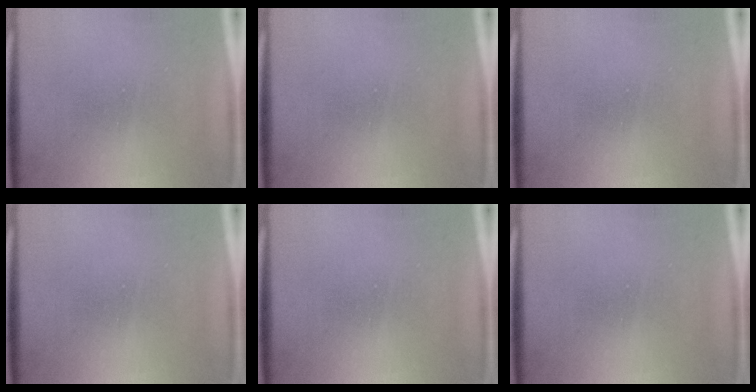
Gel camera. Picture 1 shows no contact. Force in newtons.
{"total": 0.0}
{"total": 0.0}
{"total": 0.0}
{"total": 0.0}
{"total": 0.0}